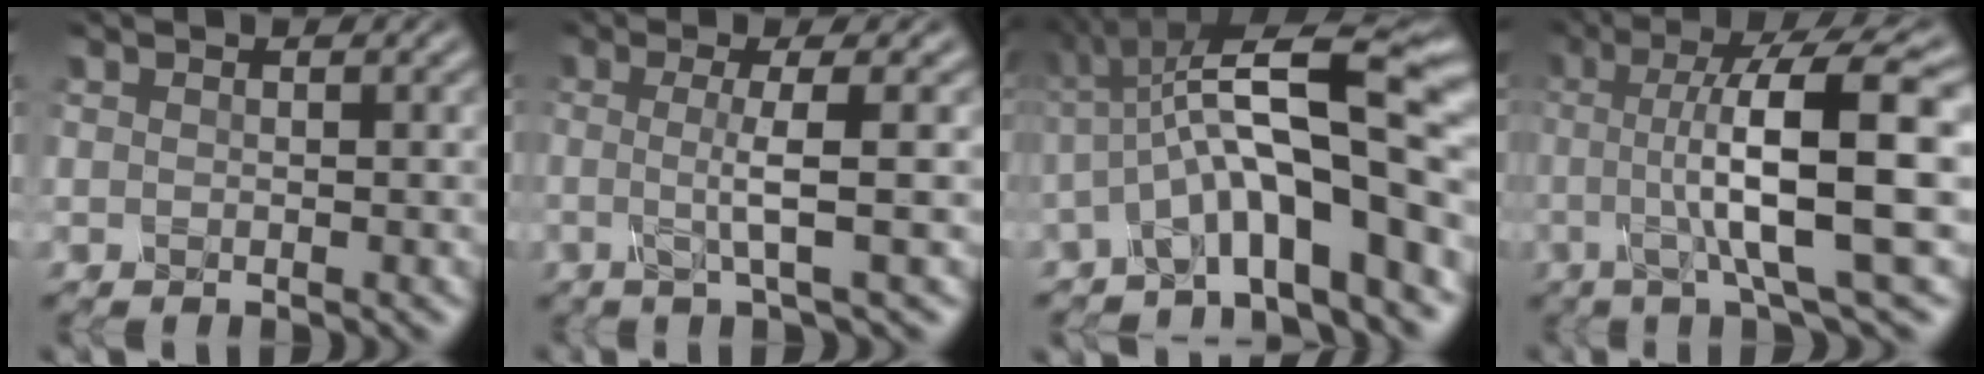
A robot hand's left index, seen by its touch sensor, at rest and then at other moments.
{"total": 3.6, "force": [-0.5, 0.5, 3.5], "torque": [-0.058, -0.006, -0.017]}
{"total": 10.7, "force": [-2.1, 2.7, 10.1], "torque": [-0.154, 0.020, -0.044]}
{"total": 11.7, "force": [-0.1, 2.3, 11.5], "torque": [-0.139, 0.012, -0.009]}